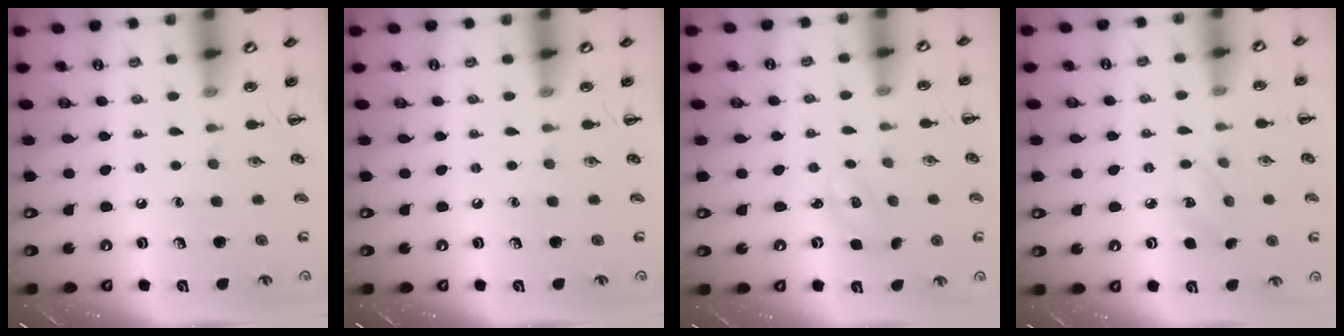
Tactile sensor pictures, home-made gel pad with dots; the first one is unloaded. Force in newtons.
{"total": 0.0}
{"total": 1.8, "press": 1.8, "slide": 0.5}
{"total": 5.1, "press": 5.0, "slide": 1.0}